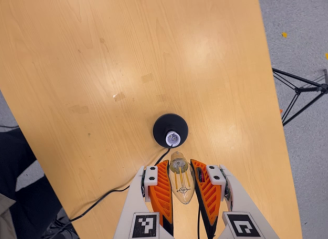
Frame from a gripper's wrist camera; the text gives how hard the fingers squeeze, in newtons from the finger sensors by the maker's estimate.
{"total": 20.5, "left": 22.5, "right": 18.6}